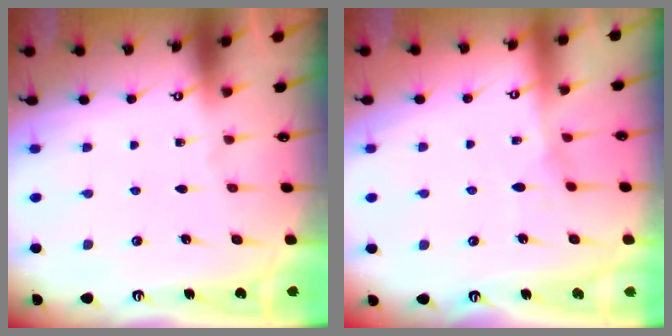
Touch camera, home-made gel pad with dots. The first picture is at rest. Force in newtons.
{"total": 5.2, "press": 5.1, "slide": 0.8}